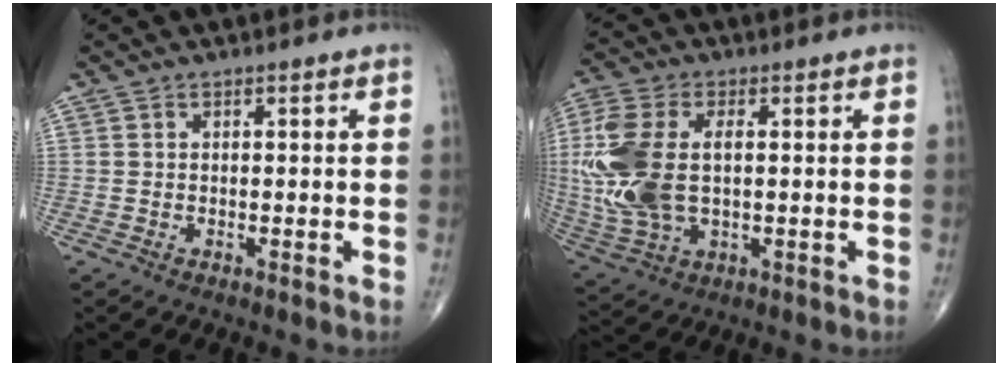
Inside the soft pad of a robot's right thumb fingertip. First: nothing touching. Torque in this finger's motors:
{"motor_torque": [0.42, 0.49, 1.50, 0.39, 0.21]}